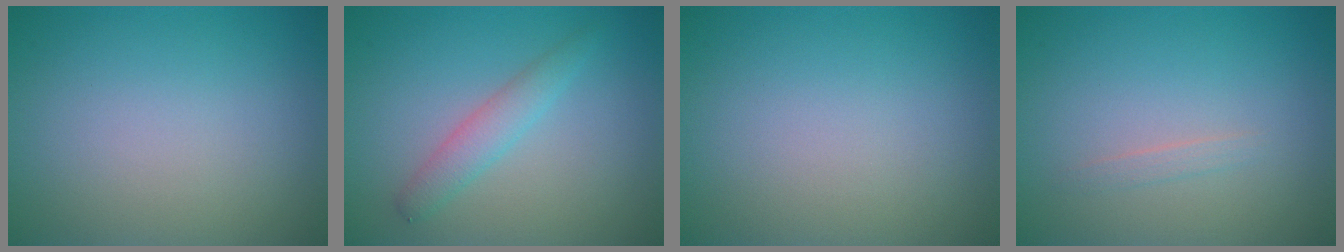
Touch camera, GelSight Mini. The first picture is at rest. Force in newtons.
{"total": 2.3, "press": 2.3, "slide": 0.1}
{"total": 0.0}
{"total": 0.6, "press": 0.6, "slide": 0.1}